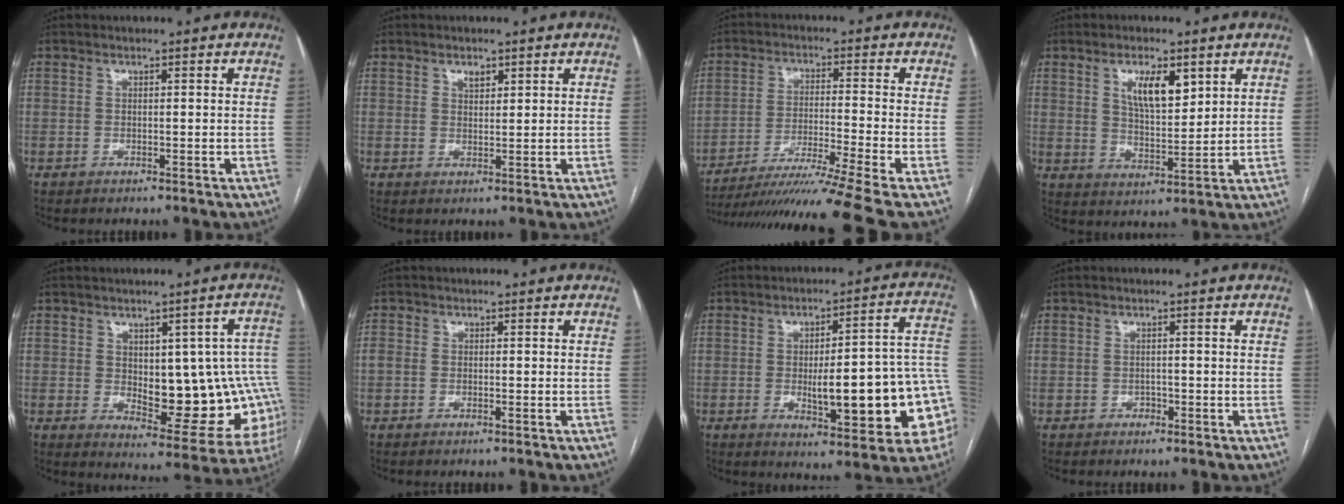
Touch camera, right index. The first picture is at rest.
{"total": 1.8, "force": [1.1, 0.9, 1.0], "torque": [-0.017, -0.001, 0.020]}
{"total": 16.4, "force": [-13.5, -3.6, 8.7], "torque": [-0.144, -0.030, -0.222]}
{"total": 7.5, "force": [3.5, 2.7, 6.0], "torque": [-0.108, 0.000, 0.066]}
{"total": 16.2, "force": [-0.2, 6.9, 14.7], "torque": [-0.142, 0.015, 0.017]}
{"total": 1.3, "force": [-0.4, 0.8, 1.0], "torque": [-0.021, 0.001, -0.004]}
{"total": 19.2, "force": [-3.4, 3.9, 18.4], "torque": [-0.170, 0.031, -0.028]}
{"total": 1.0, "force": [-0.5, 0.8, 0.2], "torque": [-0.003, 0.003, -0.010]}